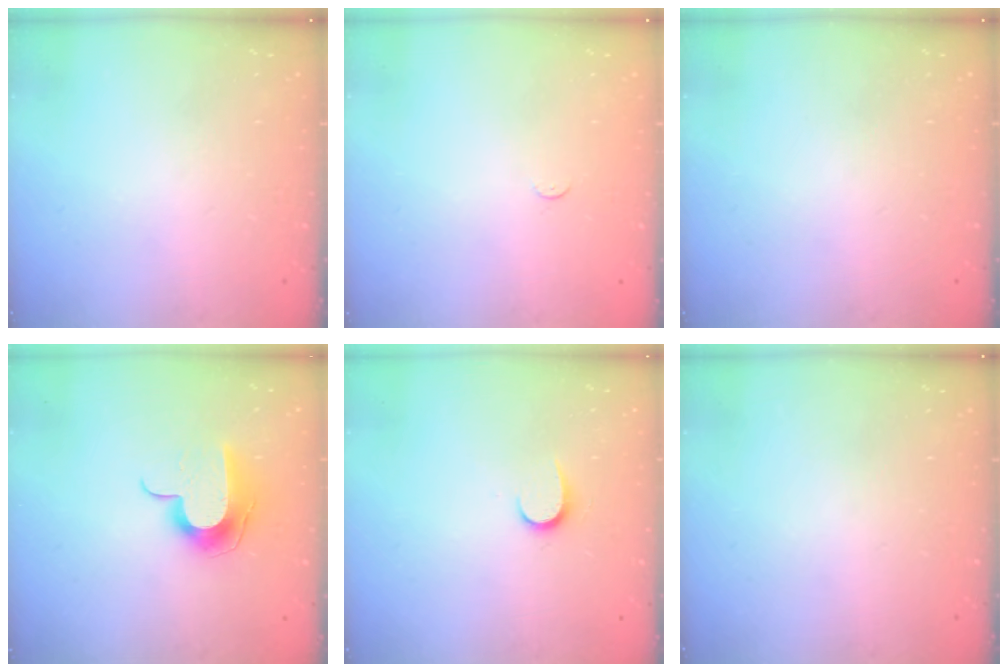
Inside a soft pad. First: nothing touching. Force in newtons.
{"total": 2.3, "press": 2.3, "slide": 0.3}
{"total": 0.0}
{"total": 9.9, "press": 9.9, "slide": 0.2}
{"total": 5.6, "press": 5.5, "slide": 0.6}
{"total": 0.0}